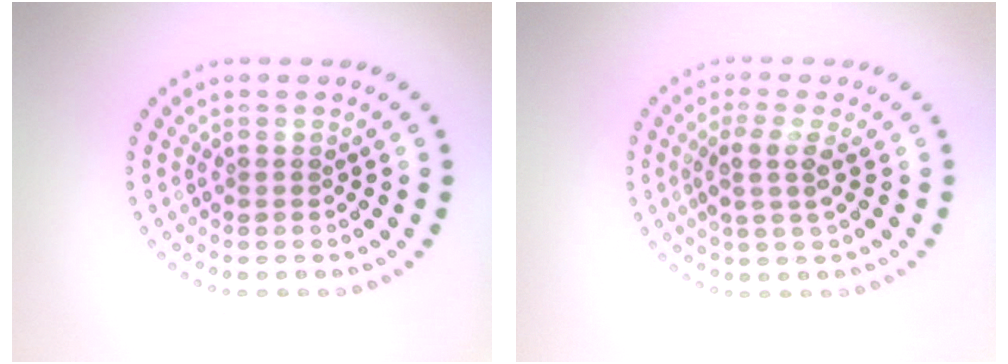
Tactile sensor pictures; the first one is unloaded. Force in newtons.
{"total": 2.5, "press": 2.0, "slide": 1.6}